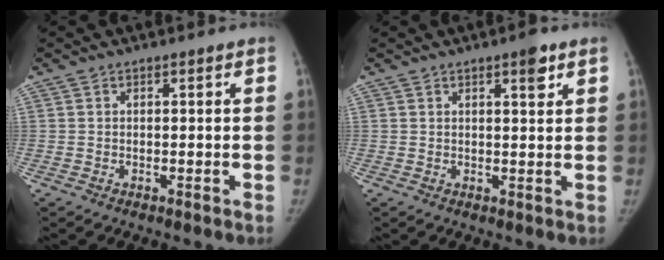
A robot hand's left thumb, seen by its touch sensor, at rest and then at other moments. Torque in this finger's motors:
{"motor_torque": [0.71, 0.02, 0.19, -0.49, 0.14]}